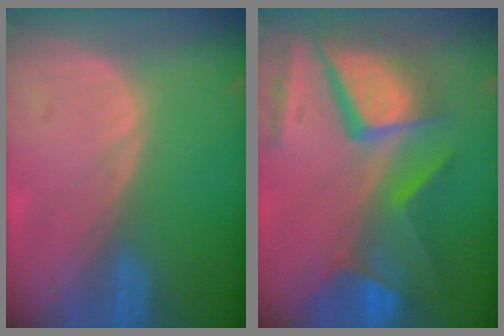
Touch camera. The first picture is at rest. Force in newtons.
{"total": 12.0, "press": 9.9, "slide": 6.8}